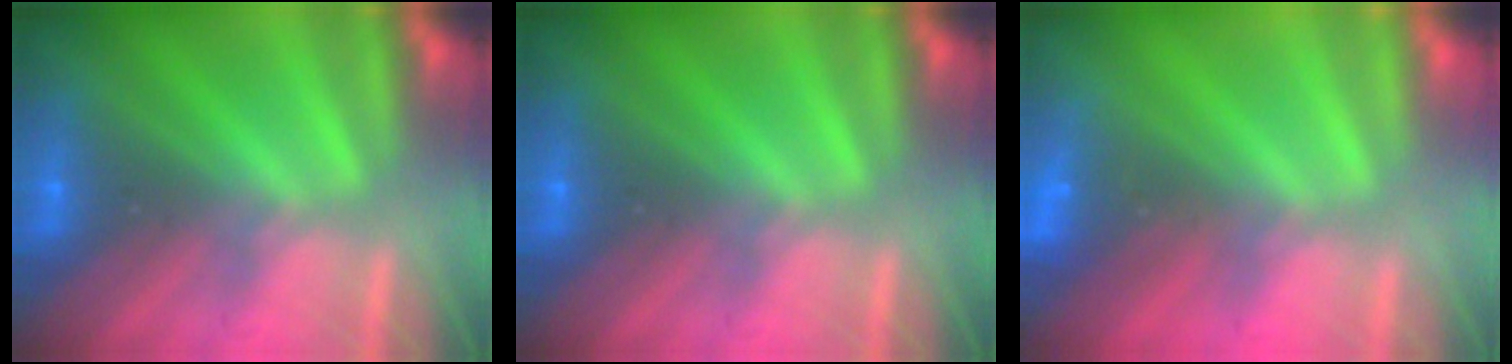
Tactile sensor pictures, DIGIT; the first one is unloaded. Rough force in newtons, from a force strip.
{"total": 0.0}
{"total": 2.3}